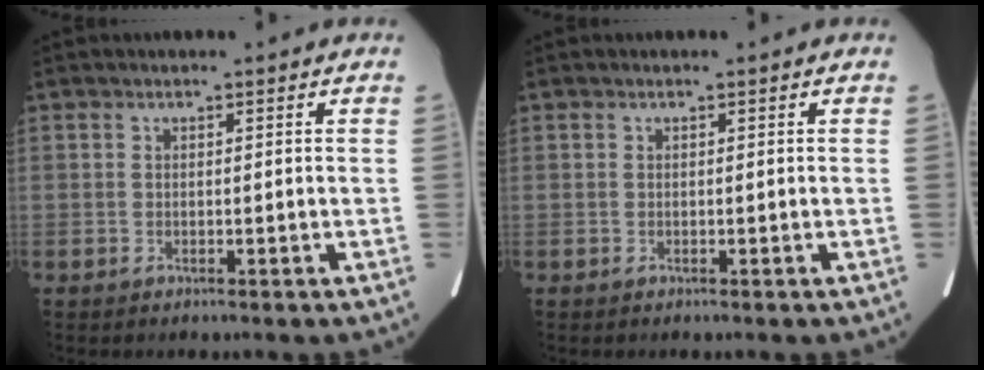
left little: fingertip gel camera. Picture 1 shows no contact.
{"total": 0.0}